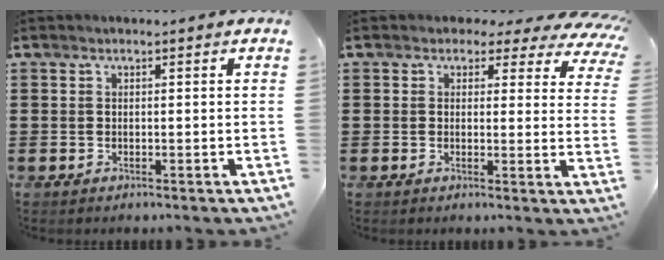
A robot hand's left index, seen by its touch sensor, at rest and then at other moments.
{"total": 2.9, "force": [1.9, 1.8, 1.2], "torque": [-0.021, -0.011, 0.028]}